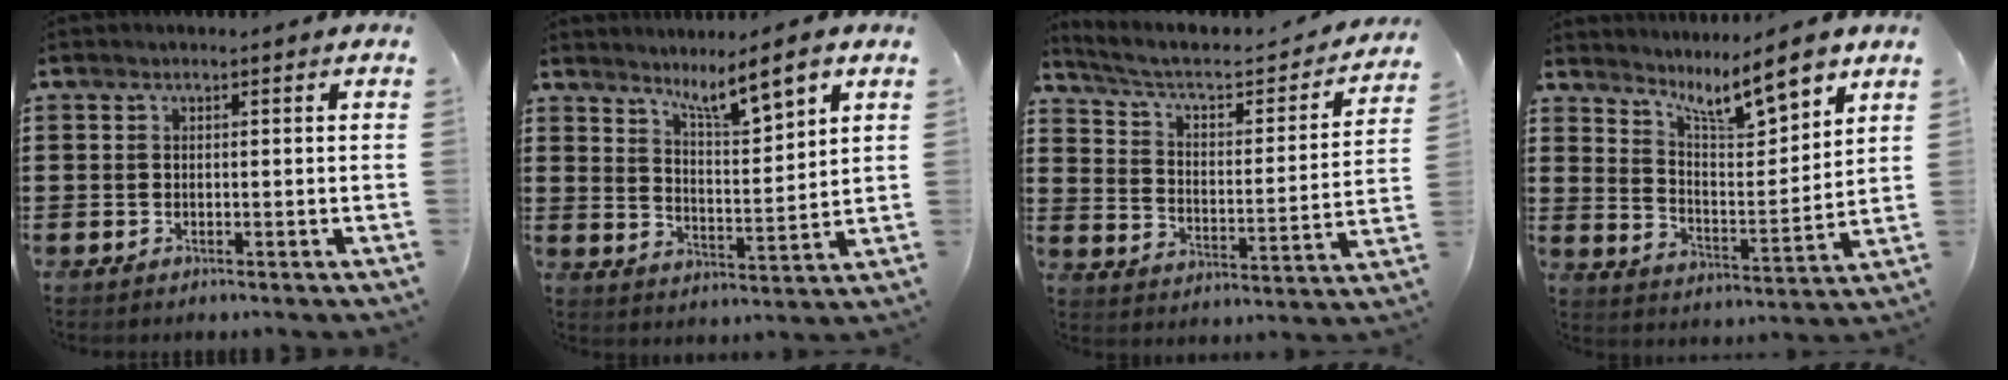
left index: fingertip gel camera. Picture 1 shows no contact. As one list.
[{"total": 6.4, "force": [4.9, 0.6, 4.0], "torque": [-0.078, -0.025, 0.078]}, {"total": 4.8, "force": [3.8, 1.3, 2.7], "torque": [-0.073, -0.031, 0.055]}, {"total": 8.7, "force": [7.3, 1.6, 4.5], "torque": [-0.079, -0.046, 0.122]}]